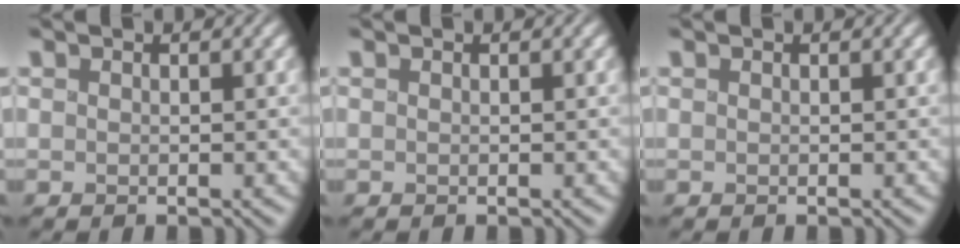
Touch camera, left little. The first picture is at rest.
{"total": 0.0}
{"total": 0.0}